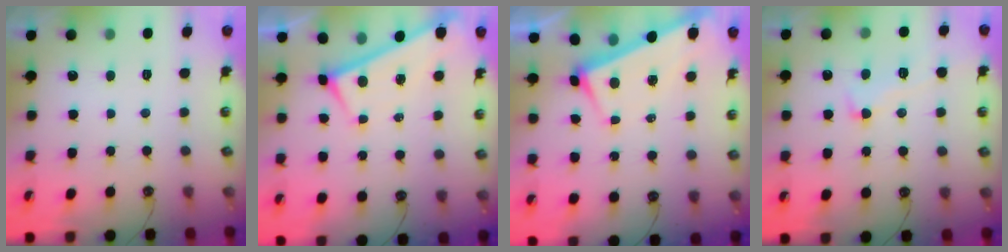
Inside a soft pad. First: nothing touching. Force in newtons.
{"total": 0.0}
{"total": 3.4, "press": 3.4, "slide": 0.3}
{"total": 3.0, "press": 2.7, "slide": 1.3}